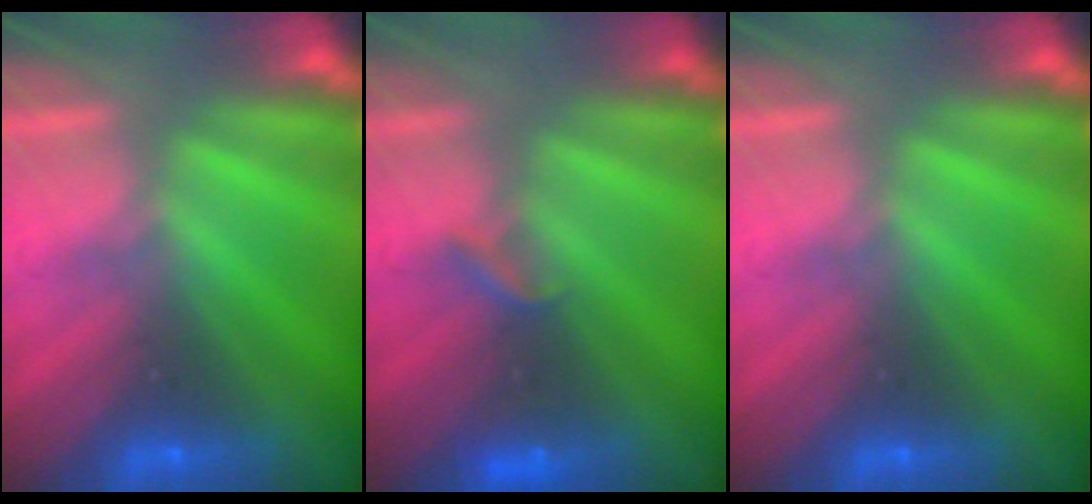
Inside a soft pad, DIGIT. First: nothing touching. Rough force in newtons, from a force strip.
{"total": 2.2}
{"total": 0.0}